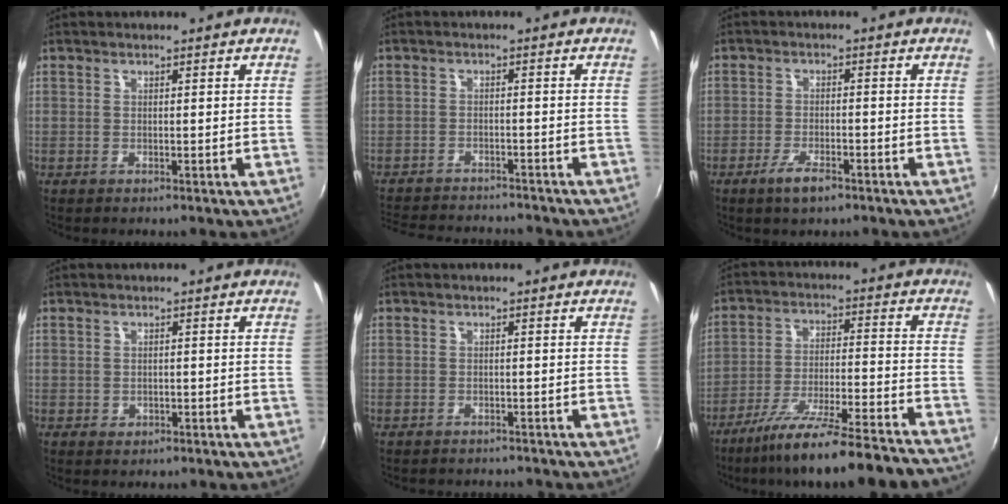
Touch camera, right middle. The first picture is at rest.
{"total": 12.6, "force": [-11.4, 2.9, 4.5], "torque": [-0.109, -0.010, -0.170]}
{"total": 4.7, "force": [-3.1, 1.4, 3.2], "torque": [-0.076, -0.007, -0.056]}
{"total": 1.3, "force": [-0.6, 1.1, 0.4], "torque": [-0.007, -0.002, -0.007]}
{"total": 4.0, "force": [-3.7, 0.9, 1.2], "torque": [-0.032, -0.011, -0.052]}
{"total": 22.5, "force": [-19.8, 0.3, 10.6], "torque": [-0.183, -0.054, -0.292]}